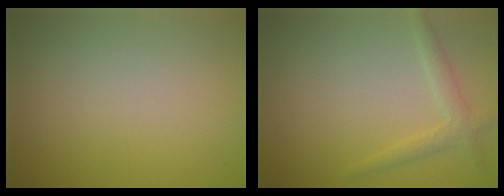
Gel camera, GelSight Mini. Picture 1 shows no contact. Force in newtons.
{"total": 1.8, "press": 1.8, "slide": 0.1}